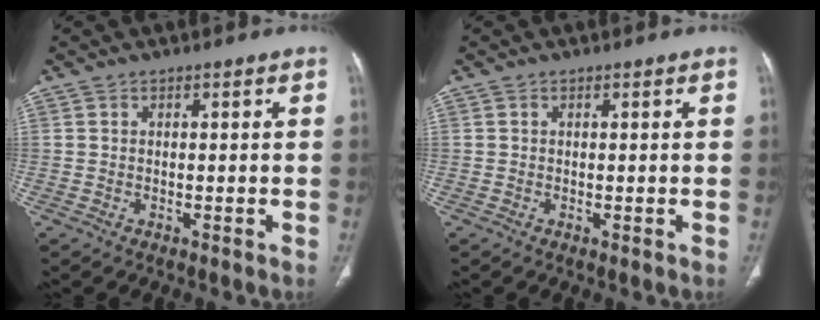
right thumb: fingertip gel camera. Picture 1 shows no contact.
{"total": 0.0}